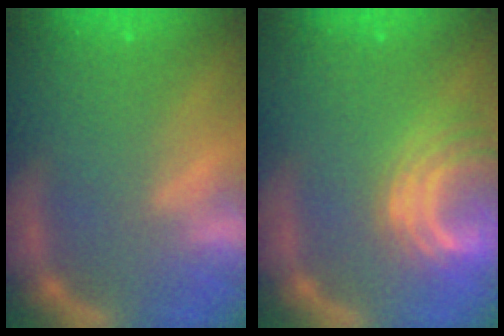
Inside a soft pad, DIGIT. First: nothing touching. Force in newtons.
{"total": 7.6}